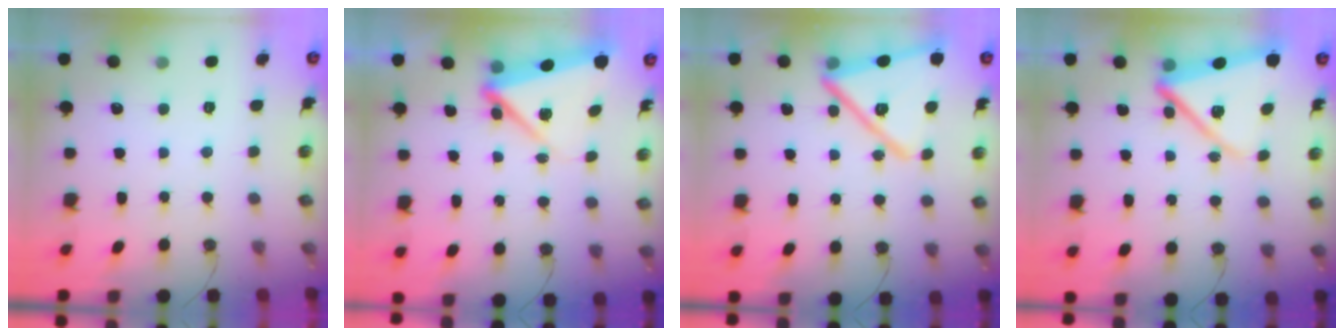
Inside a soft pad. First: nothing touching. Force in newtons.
{"total": 9.3, "press": 9.1, "slide": 1.7}
{"total": 20.3, "press": 20.3, "slide": 1.1}
{"total": 15.5, "press": 15.4, "slide": 1.5}